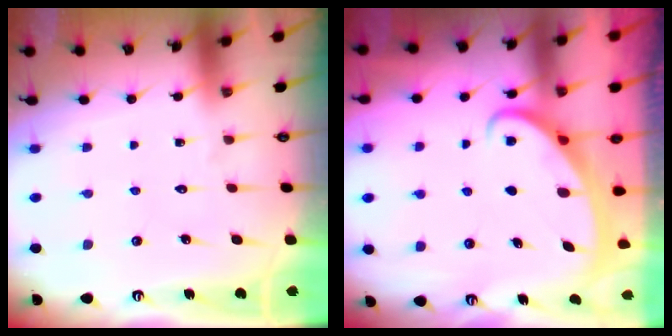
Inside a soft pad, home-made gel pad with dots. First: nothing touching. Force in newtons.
{"total": 2.4, "press": 2.4, "slide": 0.4}